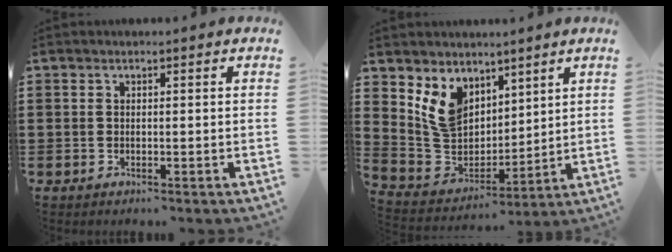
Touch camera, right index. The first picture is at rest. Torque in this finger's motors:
{"motor_torque": [1.10, 1.04, 0.30, 0.07]}